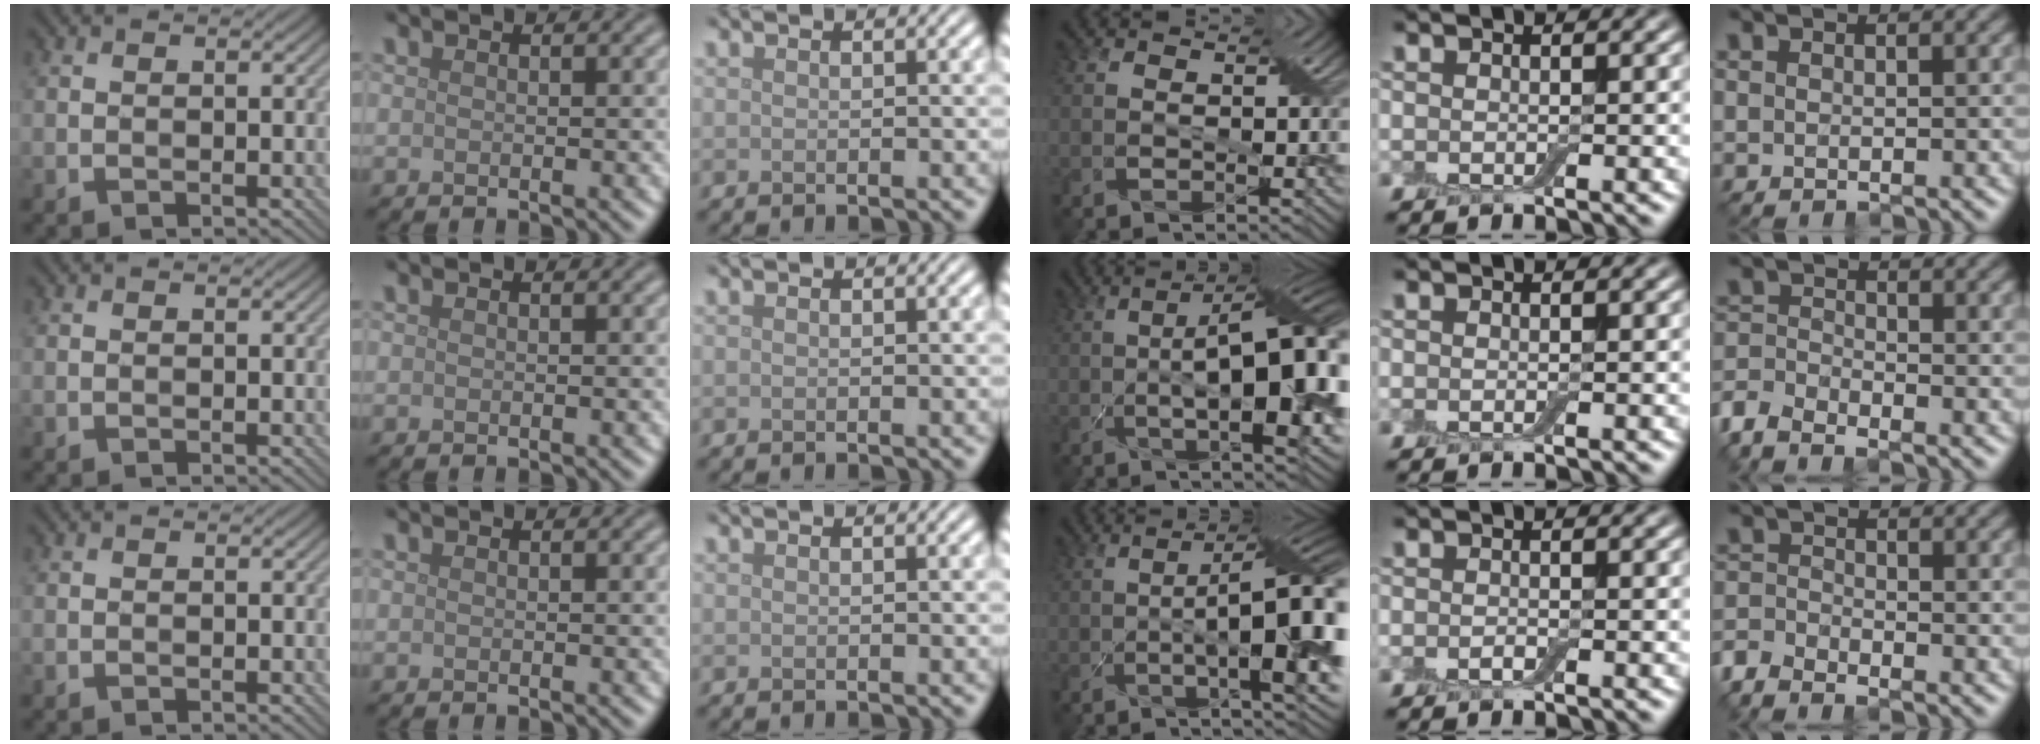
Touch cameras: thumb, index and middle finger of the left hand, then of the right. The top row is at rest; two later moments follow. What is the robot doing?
{"motion": "pour", "object": "bowl"}